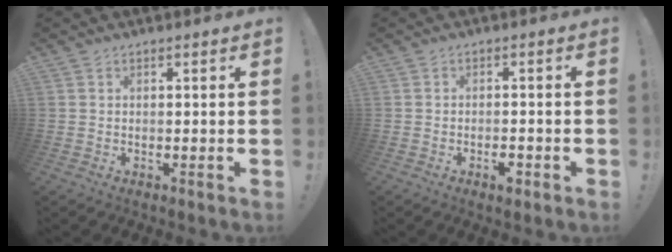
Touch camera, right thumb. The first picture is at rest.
{"total": 2.8, "force": [-1.7, 1.1, 2.0], "torque": [-0.027, 0.009, -0.027]}